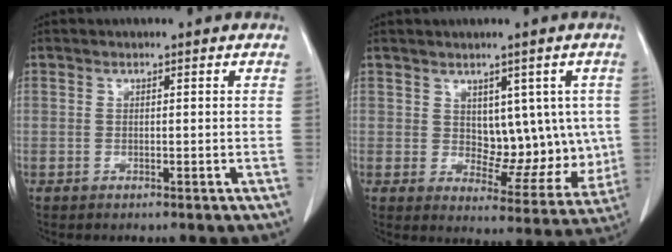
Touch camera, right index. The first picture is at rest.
{"total": 9.2, "force": [1.6, 5.6, 7.2], "torque": [-0.072, 0.006, 0.038]}